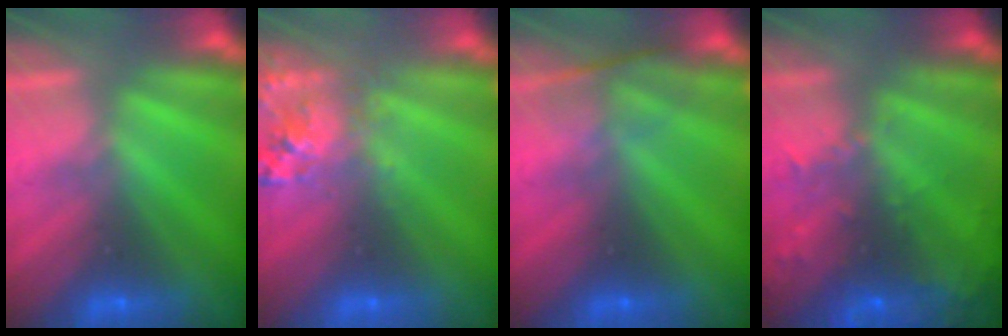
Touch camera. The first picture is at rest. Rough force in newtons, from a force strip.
{"total": 2.7}
{"total": 2.3}
{"total": 9.4}